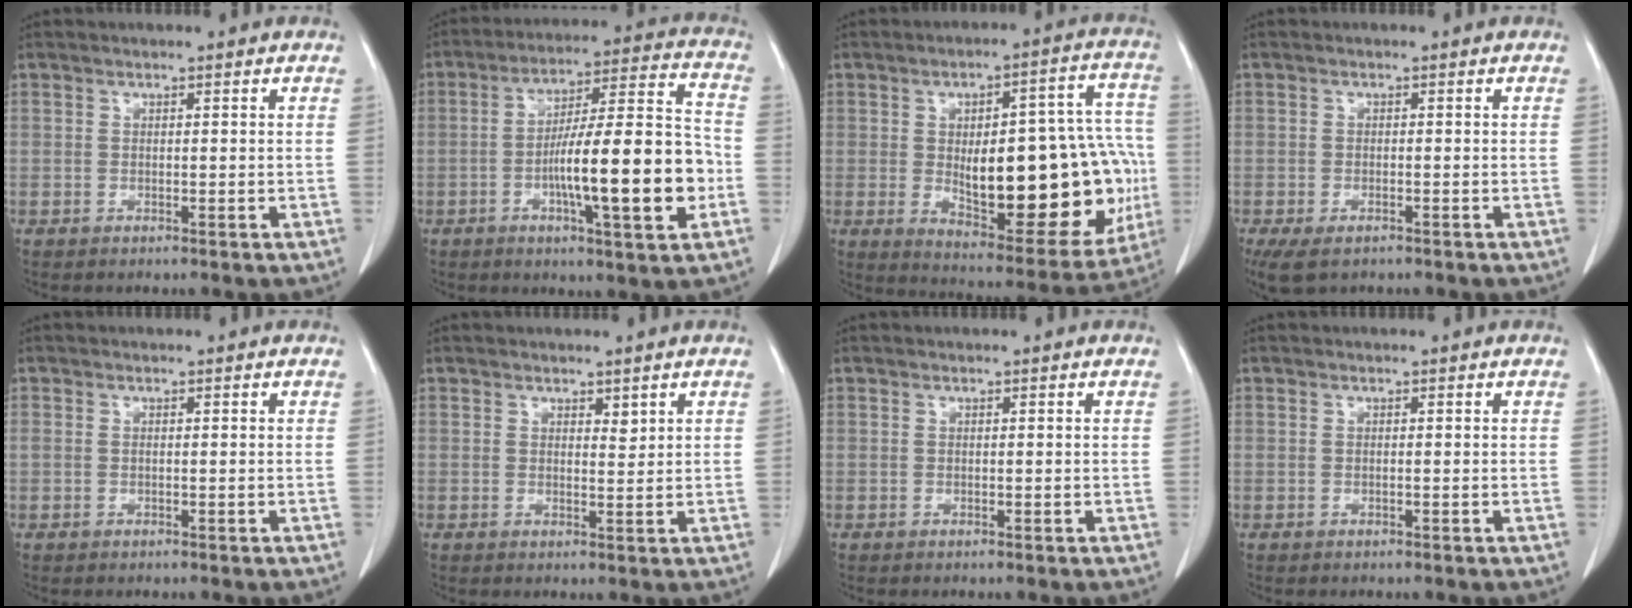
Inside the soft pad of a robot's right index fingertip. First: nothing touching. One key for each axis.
{"total": 17.6, "fx": -4.3, "fy": 1.9, "fz": 17.0, "tx": -0.271, "ty": 0.012, "tz": -0.064}
{"total": 25.8, "fx": -3.0, "fy": 9.2, "fz": 24.0, "tx": -0.272, "ty": 0.025, "tz": -0.011}
{"total": 5.3, "fx": -3.6, "fy": 2.5, "fz": 3.0, "tx": -0.058, "ty": -0.012, "tz": -0.057}
{"total": 0.7, "fx": 0.0, "fy": 0.5, "fz": 0.6, "tx": -0.023, "ty": 0.007, "tz": 0.004}
{"total": 1.3, "fx": 1.0, "fy": 0.5, "fz": 0.7, "tx": -0.010, "ty": -0.007, "tz": 0.015}
{"total": 0.0}
{"total": 0.0}